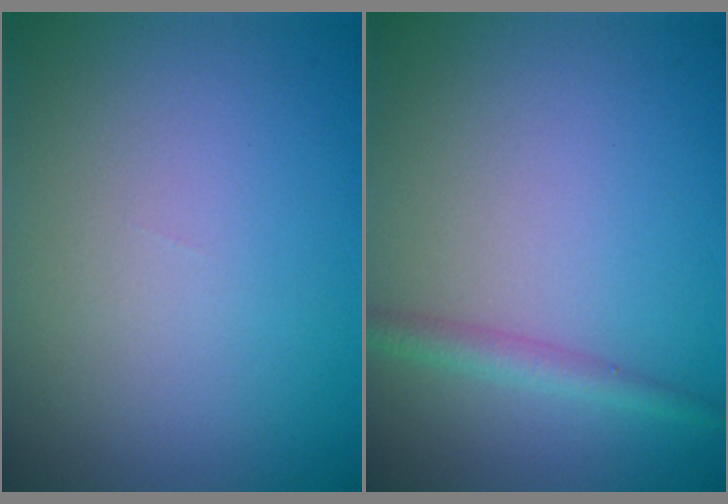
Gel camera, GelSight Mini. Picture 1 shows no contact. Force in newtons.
{"total": 2.0, "press": 2.0, "slide": 0.0}